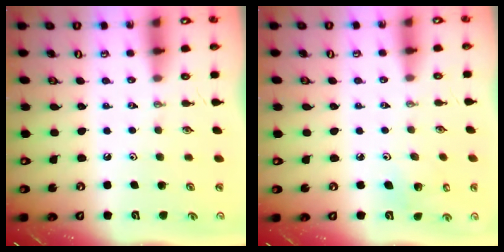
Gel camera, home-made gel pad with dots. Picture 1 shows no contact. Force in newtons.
{"total": 4.1, "press": 3.7, "slide": 1.8}